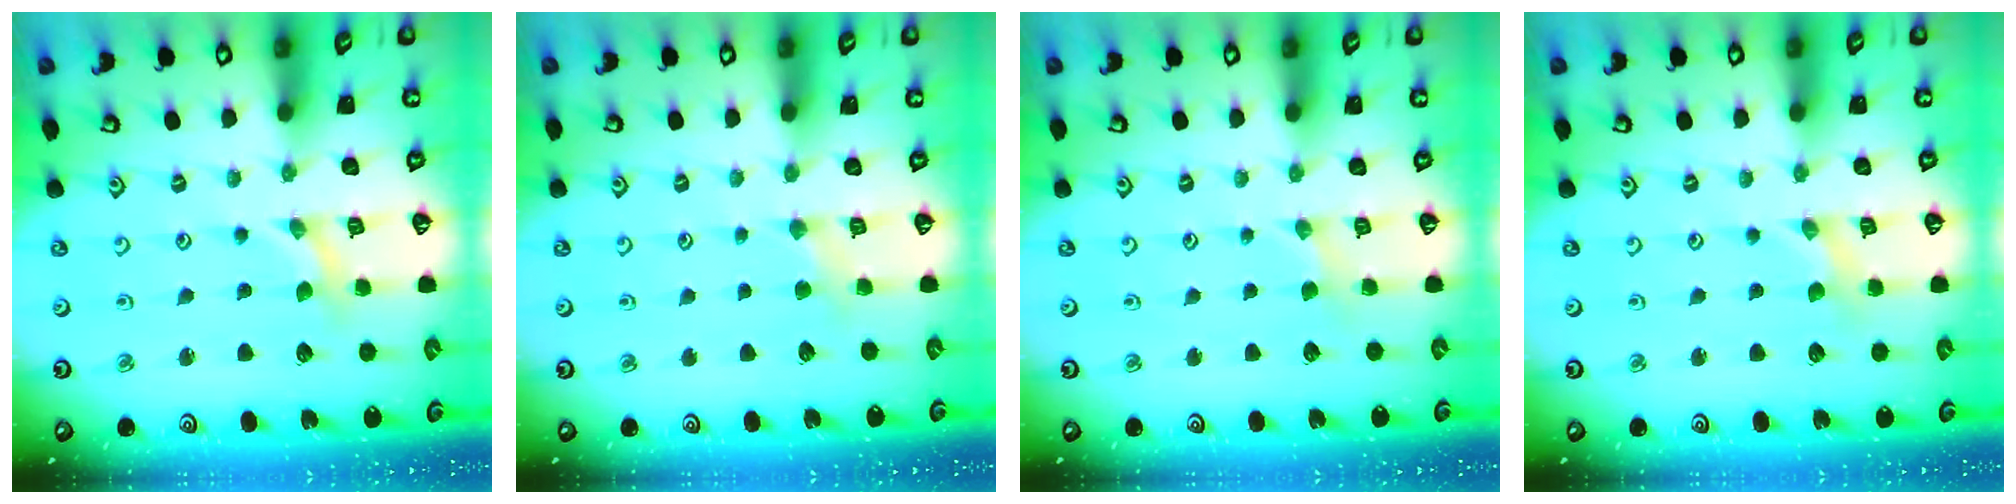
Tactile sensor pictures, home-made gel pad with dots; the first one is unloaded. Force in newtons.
{"total": 2.5, "press": 2.5, "slide": 0.3}
{"total": 1.6, "press": 1.5, "slide": 0.3}
{"total": 0.7, "press": 0.7, "slide": 0.2}